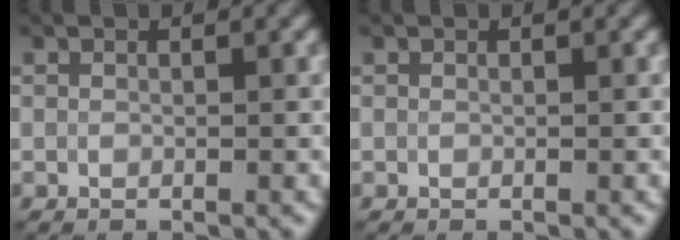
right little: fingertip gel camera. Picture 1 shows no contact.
{"total": 0.0}